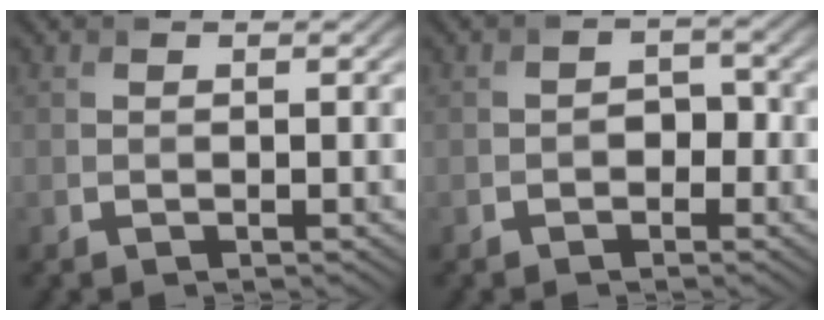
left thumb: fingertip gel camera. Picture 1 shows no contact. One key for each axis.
{"total": 1.9, "fx": -0.8, "fy": 1.4, "fz": 1.1, "tx": -0.018, "ty": 0.001, "tz": -0.016}